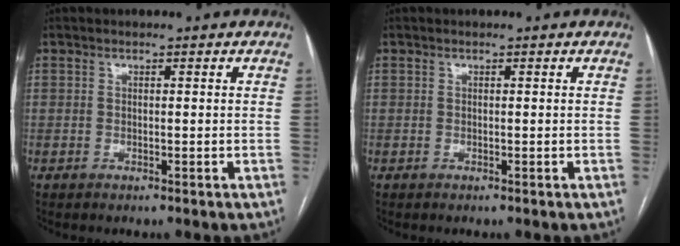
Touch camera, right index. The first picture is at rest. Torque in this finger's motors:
{"motor_torque": [0.00, 0.00, 0.00, 0.00]}